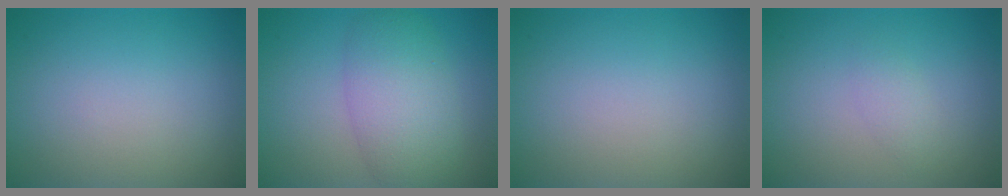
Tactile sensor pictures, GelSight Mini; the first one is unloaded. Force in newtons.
{"total": 5.9, "press": 5.9, "slide": 0.1}
{"total": 0.0}
{"total": 1.2, "press": 1.2, "slide": 0.1}